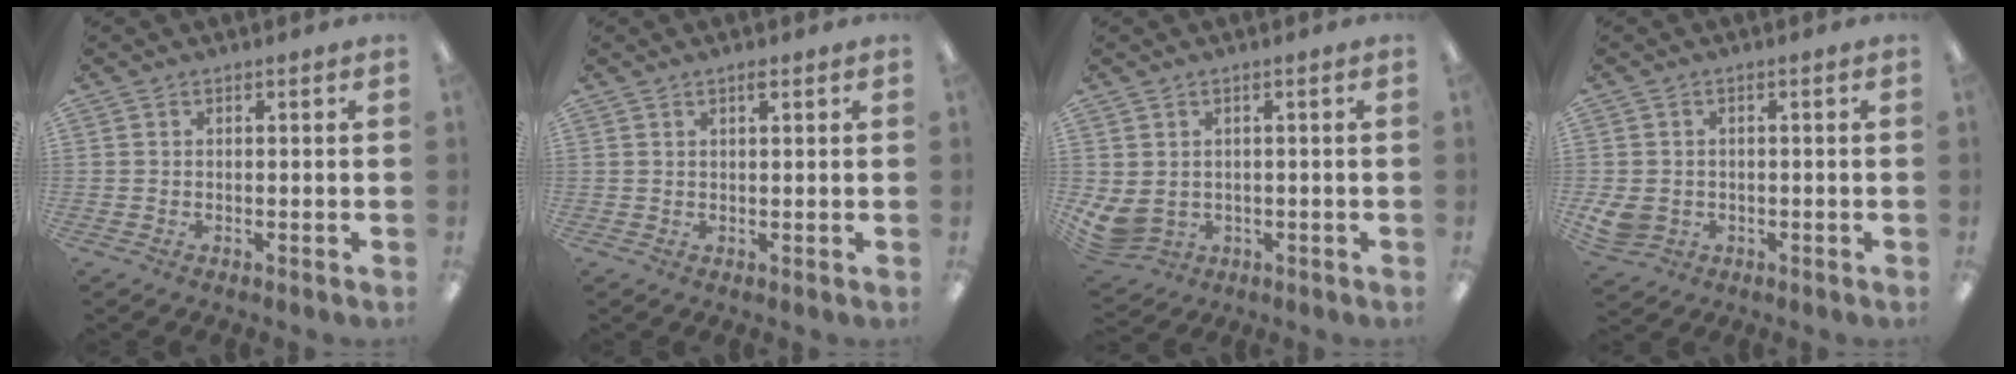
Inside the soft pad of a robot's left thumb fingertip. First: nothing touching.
{"total": 1.5, "force": [1.1, 0.3, 1.0], "torque": [-0.014, -0.002, 0.016]}
{"total": 5.1, "force": [0.3, 4.3, 2.7], "torque": [-0.078, -0.004, 0.006]}
{"total": 4.8, "force": [-0.9, 4.1, 2.4], "torque": [-0.069, 0.000, -0.018]}